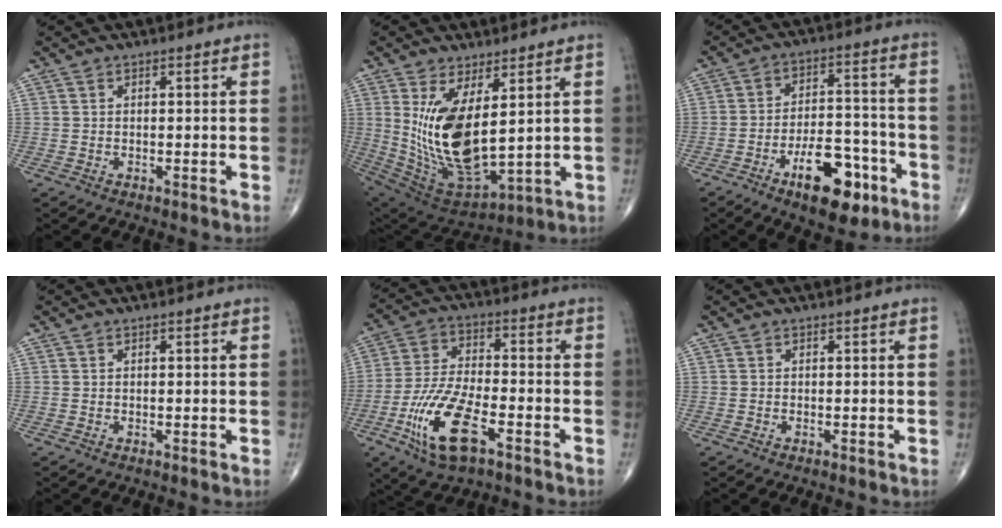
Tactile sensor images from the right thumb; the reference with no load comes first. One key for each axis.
{"total": 17.0, "fx": 3.4, "fy": 7.4, "fz": 14.9, "tx": -0.281, "ty": -0.035, "tz": 0.091}
{"total": 13.9, "fx": -7.2, "fy": 6.2, "fz": 10.1, "tx": -0.129, "ty": 0.043, "tz": -0.108}
{"total": 0.0}
{"total": 14.3, "fx": -6.4, "fy": 5.5, "fz": 11.6, "tx": -0.238, "ty": 0.017, "tz": -0.117}
{"total": 0.0}